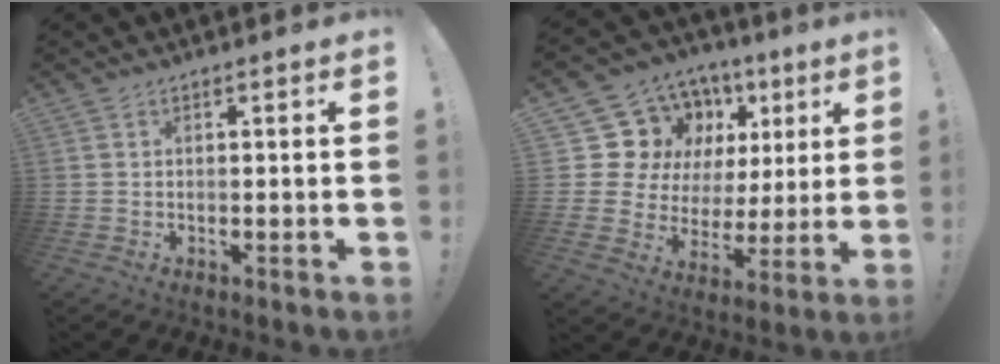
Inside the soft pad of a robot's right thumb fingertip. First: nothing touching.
{"total": 14.6, "force": [7.7, 11.3, 5.4], "torque": [-0.078, -0.061, 0.169]}